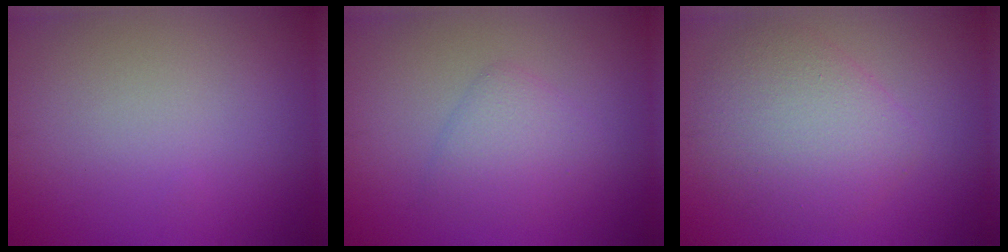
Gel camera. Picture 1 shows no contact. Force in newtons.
{"total": 2.6, "press": 2.6, "slide": 0.2}
{"total": 4.8, "press": 4.8, "slide": 0.2}